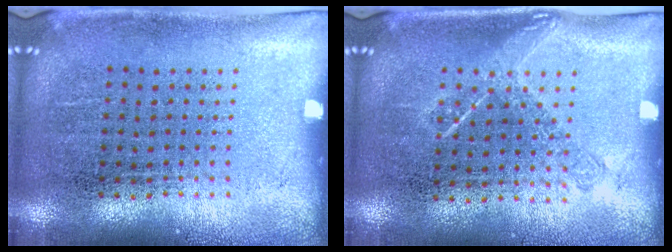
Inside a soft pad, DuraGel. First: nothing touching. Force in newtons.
{"total": 1.2, "press": 1.0, "slide": 0.6}